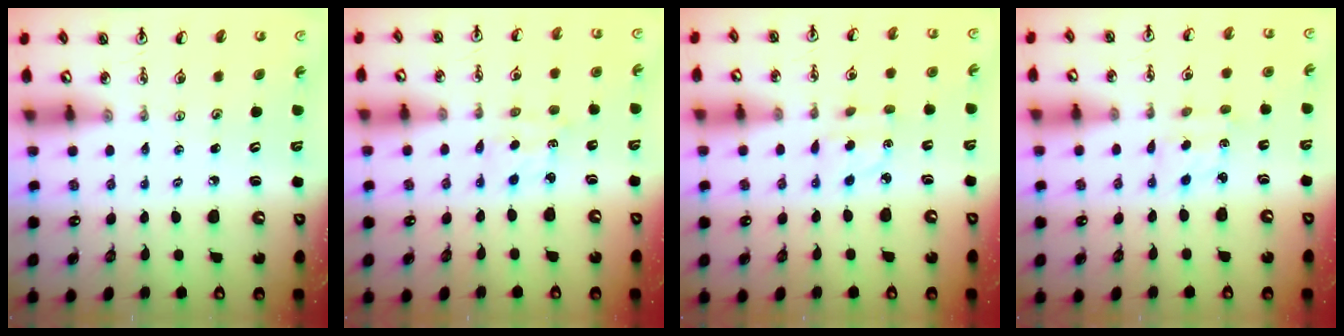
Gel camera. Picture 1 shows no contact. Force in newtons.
{"total": 2.5, "press": 2.5, "slide": 0.3}
{"total": 2.3, "press": 2.1, "slide": 0.8}
{"total": 2.0, "press": 1.9, "slide": 0.7}